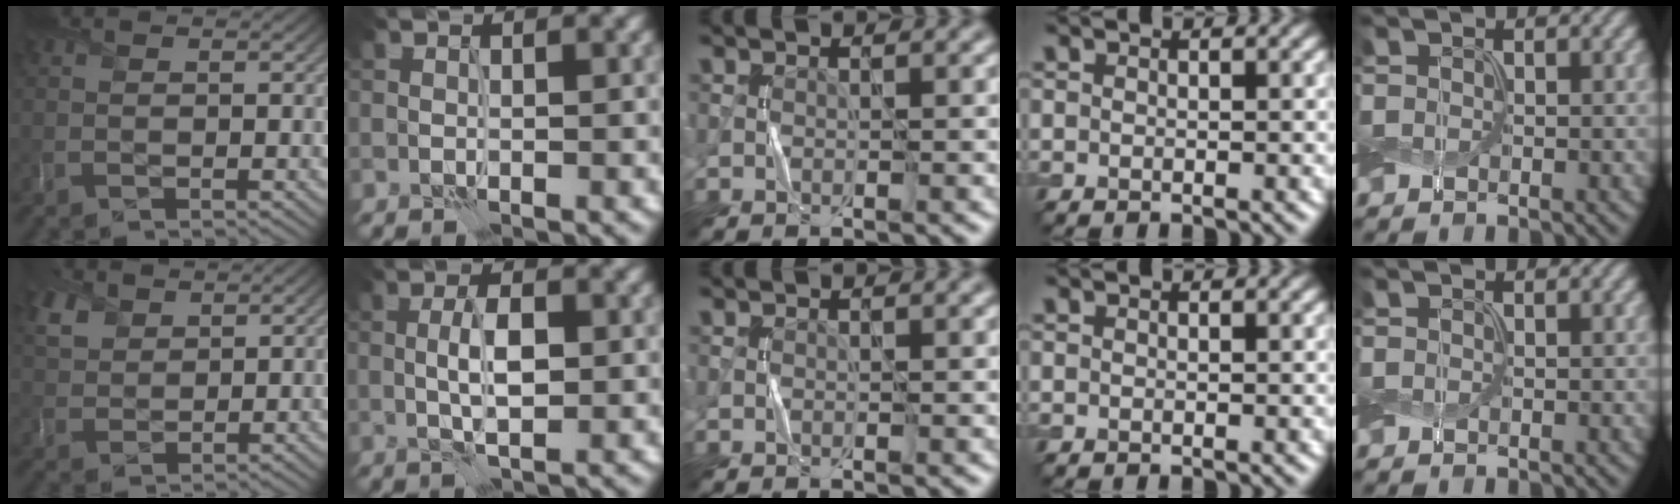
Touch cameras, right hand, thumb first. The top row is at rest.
{"thumb": {"total": 4.2, "force": [2.6, 2.7, 1.9], "torque": [-0.060, 0.003, 0.058]}, "index": {"total": 3.3, "force": [-0.2, 1.1, 3.1], "torque": [-0.059, 0.002, -0.002]}}